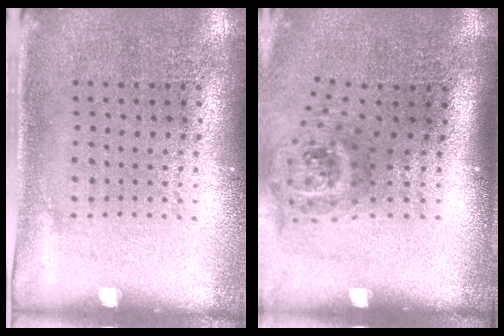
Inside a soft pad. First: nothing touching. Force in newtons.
{"total": 2.0, "press": 1.4, "slide": 1.5}